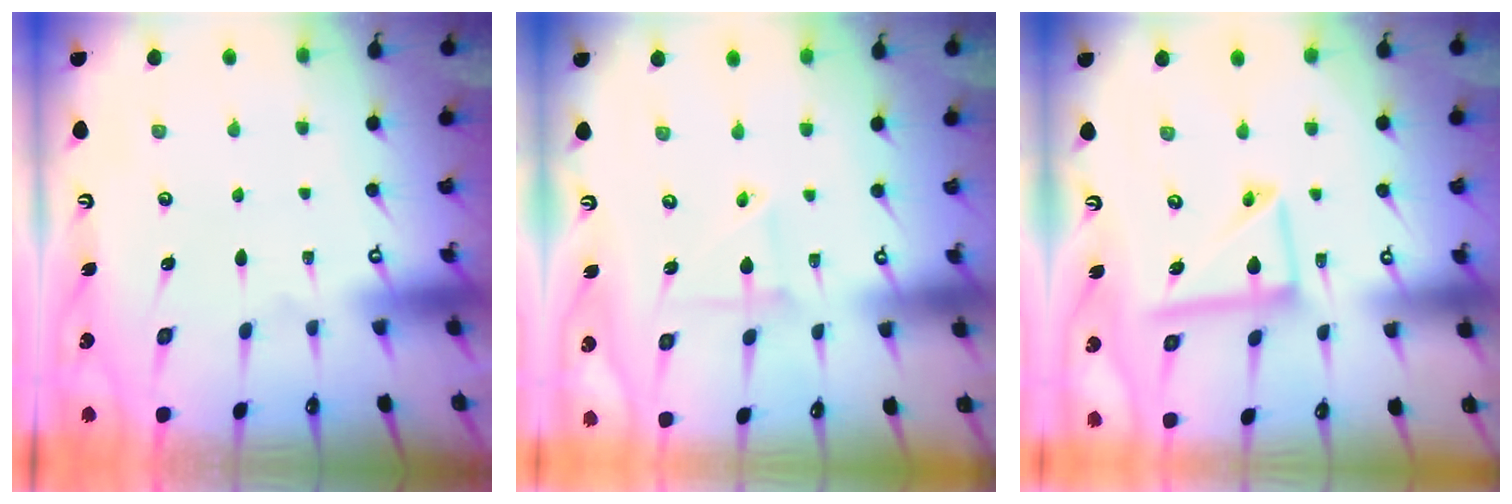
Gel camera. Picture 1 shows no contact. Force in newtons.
{"total": 2.8, "press": 2.8, "slide": 0.3}
{"total": 11.3, "press": 11.2, "slide": 1.2}